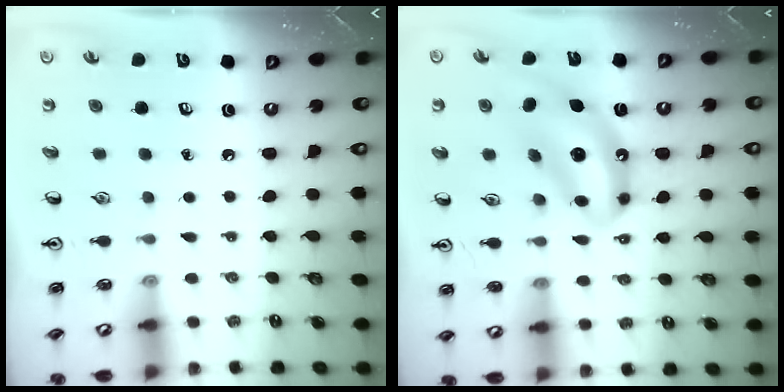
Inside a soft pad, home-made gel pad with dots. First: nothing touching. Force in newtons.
{"total": 11.5, "press": 10.9, "slide": 3.8}